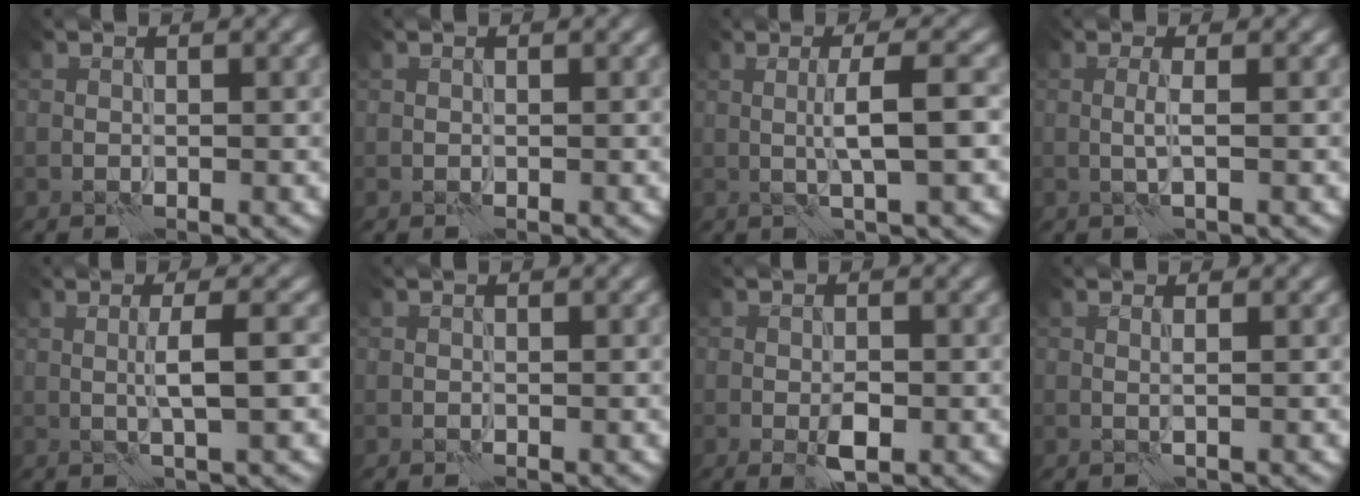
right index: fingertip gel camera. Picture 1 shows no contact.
{"total": 0.0}
{"total": 3.5, "force": [0.0, 0.4, 3.5], "torque": [-0.060, 0.004, -0.001]}
{"total": 1.4, "force": [0.0, 0.0, 1.4], "torque": [-0.030, 0.003, -0.003]}
{"total": 3.0, "force": [0.0, 0.3, 2.9], "torque": [-0.050, 0.003, -0.001]}
{"total": 0.0}
{"total": 2.2, "force": [-0.7, 0.9, 1.9], "torque": [-0.032, 0.000, -0.014]}
{"total": 0.9, "force": [0.3, 0.2, 0.8], "torque": [-0.015, 0.000, -0.004]}